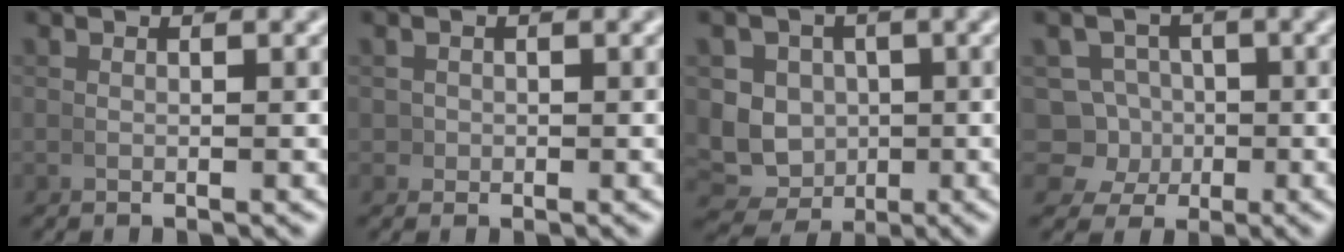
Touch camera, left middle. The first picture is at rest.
{"total": 1.1, "force": [-0.1, 1.1, 0.1], "torque": [-0.007, -0.004, -0.001]}
{"total": 10.6, "force": [-1.7, 9.7, 3.9], "torque": [-0.096, -0.045, -0.022]}
{"total": 8.4, "force": [-1.1, 7.9, 2.6], "torque": [-0.067, -0.036, -0.018]}